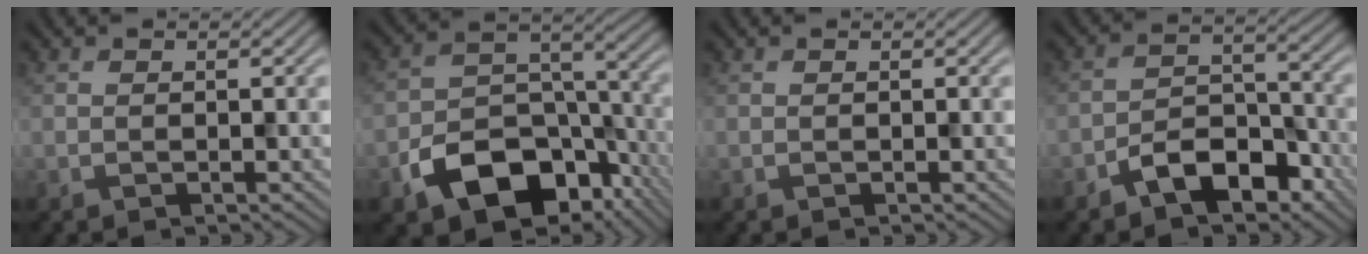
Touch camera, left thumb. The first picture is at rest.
{"total": 13.0, "force": [-7.0, 8.1, 7.3], "torque": [-0.135, -0.026, -0.126]}
{"total": 0.0}
{"total": 6.9, "force": [-4.5, 3.6, 3.9], "torque": [-0.060, 0.009, -0.090]}